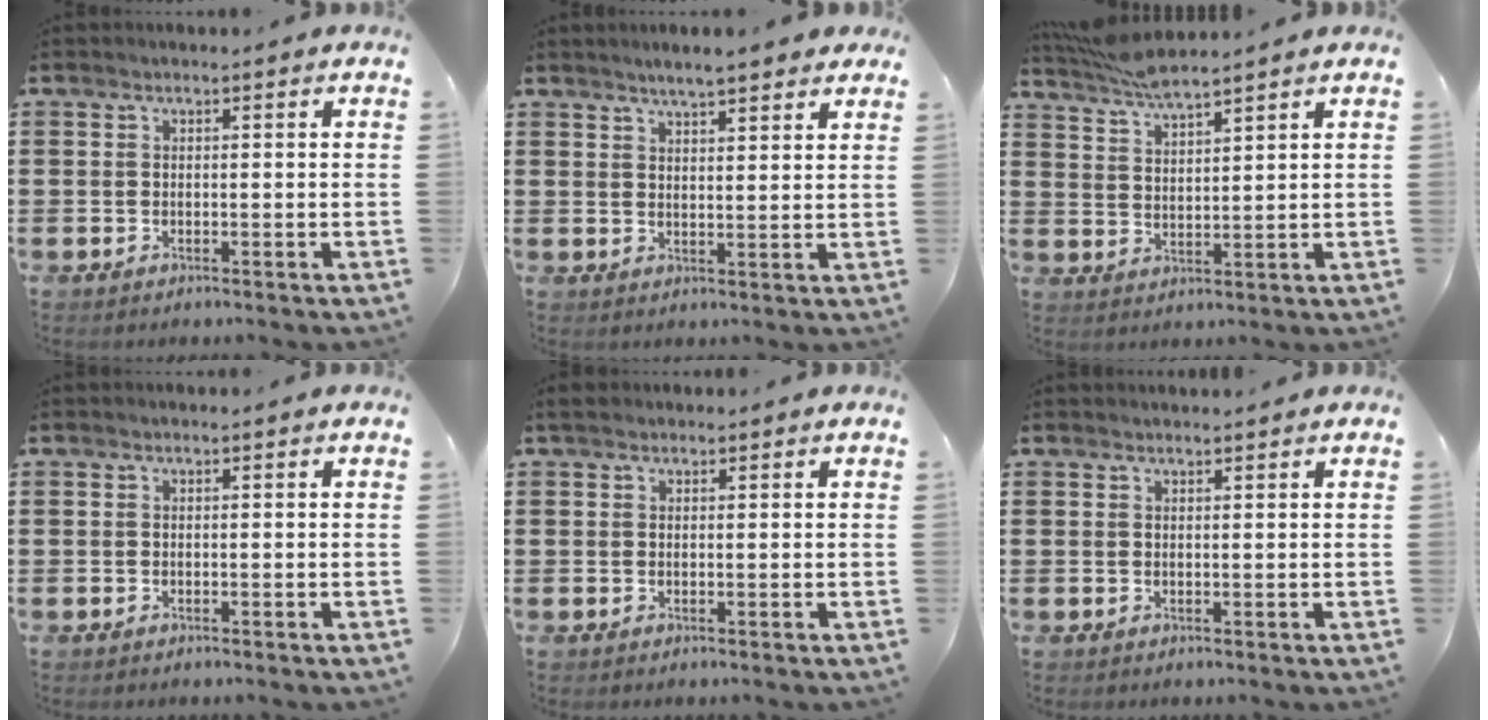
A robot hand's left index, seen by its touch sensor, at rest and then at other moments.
{"total": 3.5, "force": [3.3, 0.2, 1.3], "torque": [-0.034, -0.003, 0.058]}
{"total": 5.0, "force": [4.7, 0.0, 1.7], "torque": [-0.047, -0.015, 0.086]}
{"total": 0.0}
{"total": 1.0, "force": [0.8, 0.6, 0.4], "torque": [-0.011, 0.005, 0.014]}
{"total": 0.9, "force": [0.9, -0.1, 0.2], "torque": [-0.005, -0.002, 0.018]}